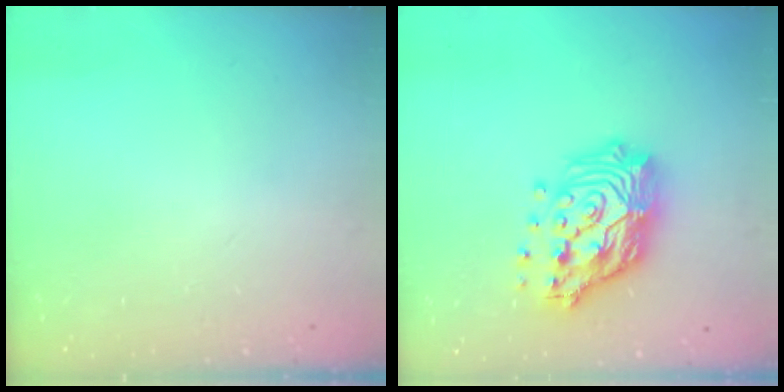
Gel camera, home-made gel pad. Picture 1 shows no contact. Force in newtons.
{"total": 19.3, "press": 19.2, "slide": 2.1}